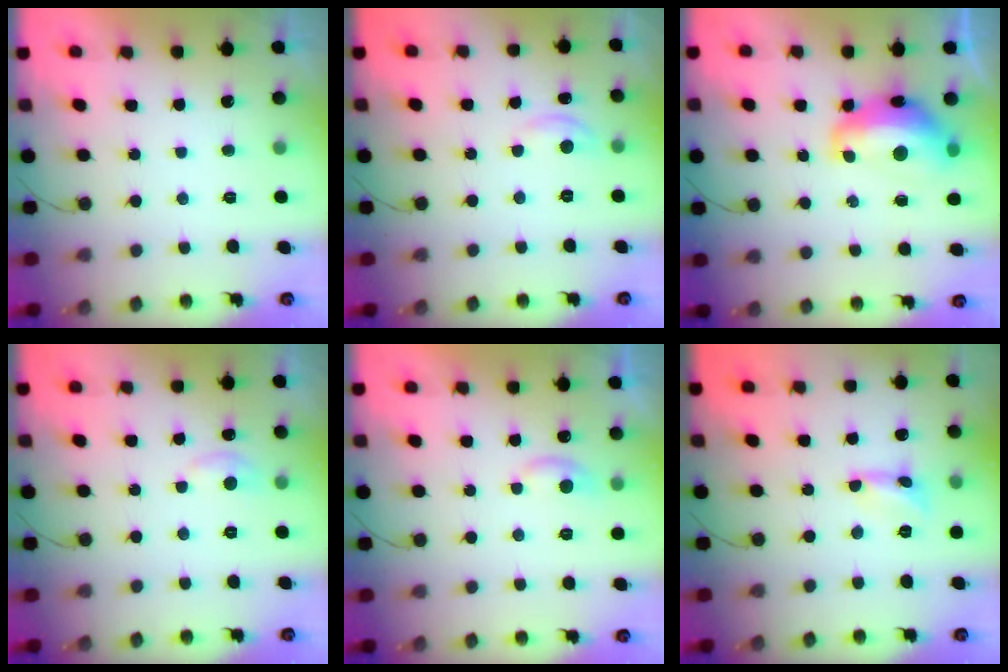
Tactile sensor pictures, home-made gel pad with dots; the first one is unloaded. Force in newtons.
{"total": 2.9, "press": 2.8, "slide": 0.3}
{"total": 13.7, "press": 13.7, "slide": 1.0}
{"total": 5.5, "press": 5.4, "slide": 0.8}
{"total": 5.2, "press": 5.2, "slide": 0.7}
{"total": 2.4, "press": 2.4, "slide": 0.2}